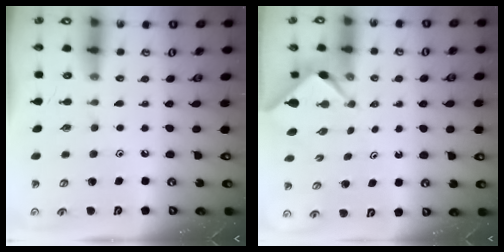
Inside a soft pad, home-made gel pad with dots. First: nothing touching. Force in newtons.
{"total": 2.3, "press": 2.3, "slide": 0.1}